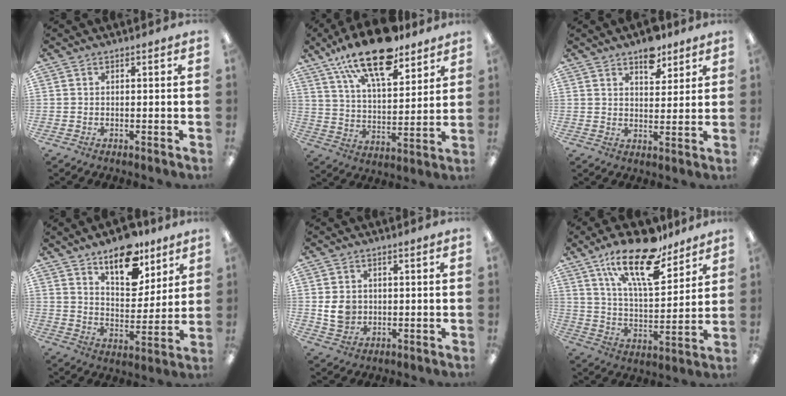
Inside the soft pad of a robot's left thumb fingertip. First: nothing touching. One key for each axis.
{"total": 18.9, "fx": 13.8, "fy": 7.0, "fz": 10.9, "tx": -0.187, "ty": -0.070, "tz": 0.235}
{"total": 7.3, "fx": 5.2, "fy": 3.9, "fz": 3.3, "tx": -0.024, "ty": -0.029, "tz": 0.087}
{"total": 14.2, "fx": 10.2, "fy": 6.9, "fz": 7.0, "tx": -0.096, "ty": -0.057, "tz": 0.180}
{"total": 5.9, "fx": 0.5, "fy": 5.1, "fz": 2.8, "tx": -0.048, "ty": 0.004, "tz": 0.010}
{"total": 20.7, "fx": 14.1, "fy": 7.9, "fz": 13.0, "tx": -0.214, "ty": -0.082, "tz": 0.239}